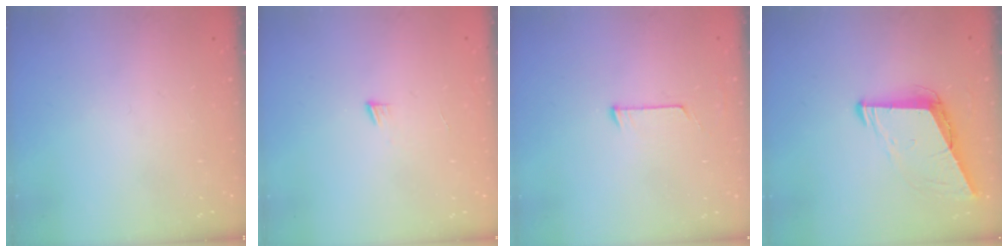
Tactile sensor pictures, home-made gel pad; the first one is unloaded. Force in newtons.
{"total": 3.1, "press": 3.1, "slide": 0.4}
{"total": 3.9, "press": 3.9, "slide": 0.4}
{"total": 7.4, "press": 7.3, "slide": 1.4}